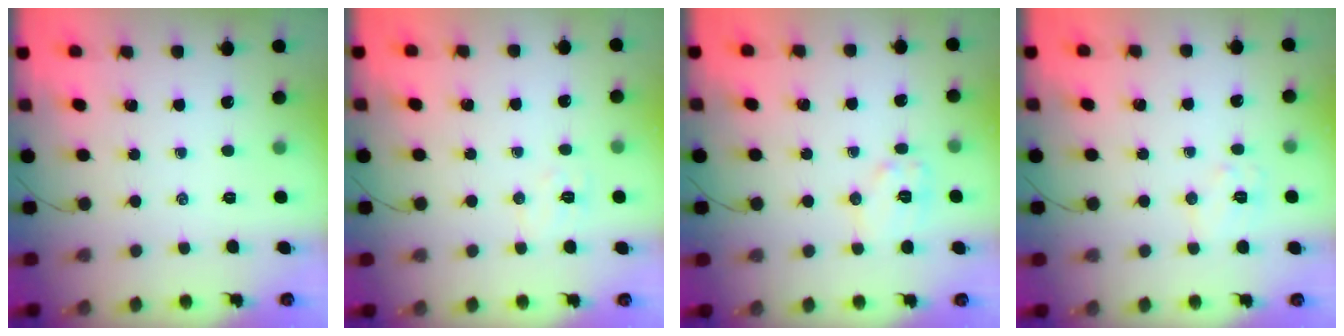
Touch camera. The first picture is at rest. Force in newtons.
{"total": 5.1, "press": 5.0, "slide": 1.0}
{"total": 7.7, "press": 7.7, "slide": 0.7}
{"total": 6.6, "press": 6.5, "slide": 0.7}